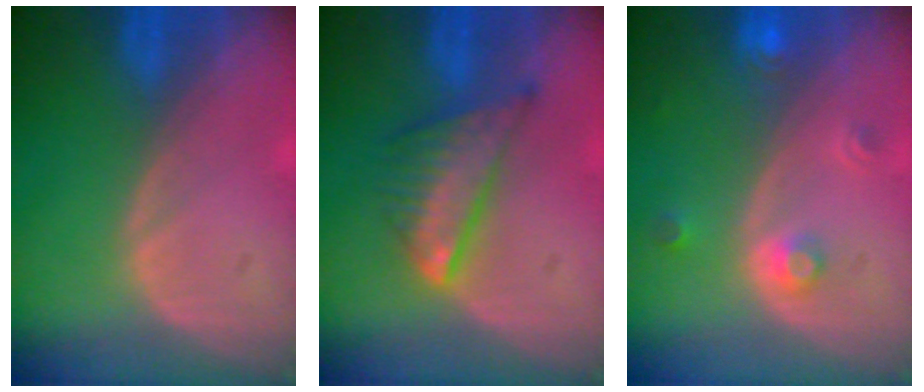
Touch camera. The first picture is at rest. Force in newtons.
{"total": 7.5, "press": 6.4, "slide": 3.9}
{"total": 3.1, "press": 2.8, "slide": 1.2}